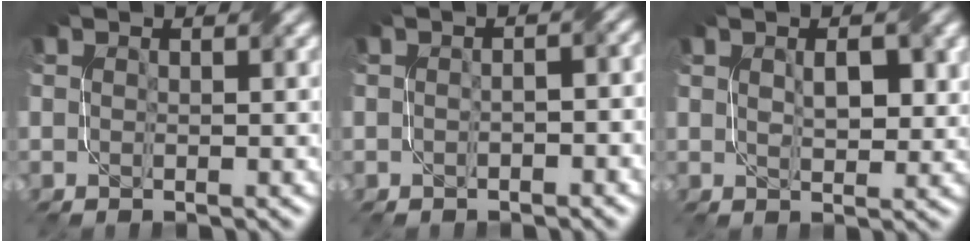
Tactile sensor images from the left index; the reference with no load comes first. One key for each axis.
{"total": 2.1, "fx": -0.6, "fy": 0.9, "fz": 1.8, "tx": -0.025, "ty": -0.001, "tz": -0.005}
{"total": 3.0, "fx": 0.9, "fy": 1.3, "fz": 2.5, "tx": -0.046, "ty": 0.001, "tz": 0.020}